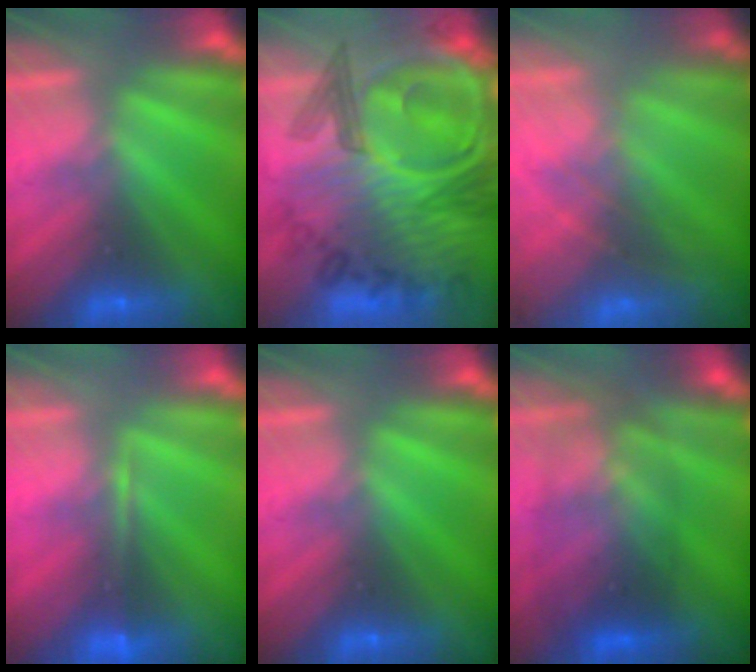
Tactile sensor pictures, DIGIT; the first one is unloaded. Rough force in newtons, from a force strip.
{"total": 8.0}
{"total": 5.9}
{"total": 1.6}
{"total": 0.0}
{"total": 2.8}